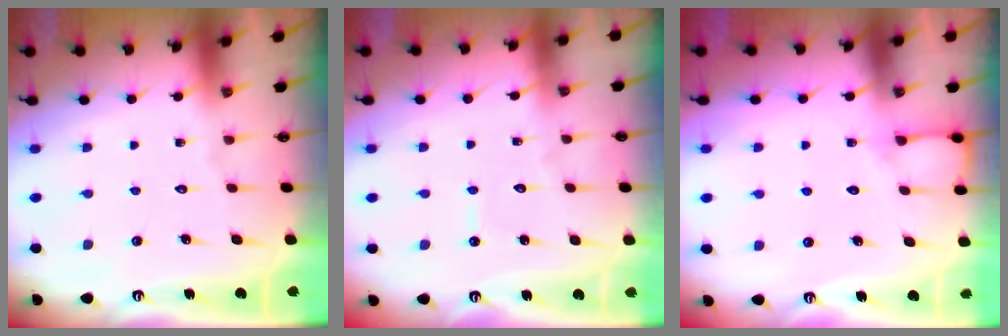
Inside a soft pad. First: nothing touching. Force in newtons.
{"total": 2.8, "press": 2.8, "slide": 0.3}
{"total": 5.2, "press": 5.1, "slide": 0.5}